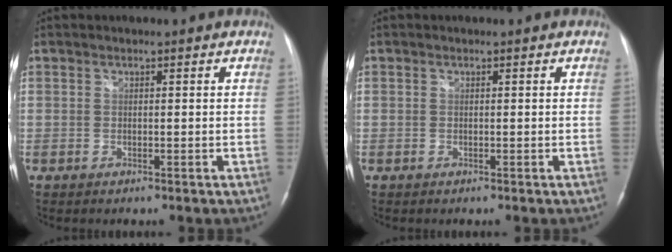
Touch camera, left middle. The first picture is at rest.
{"total": 0.0}